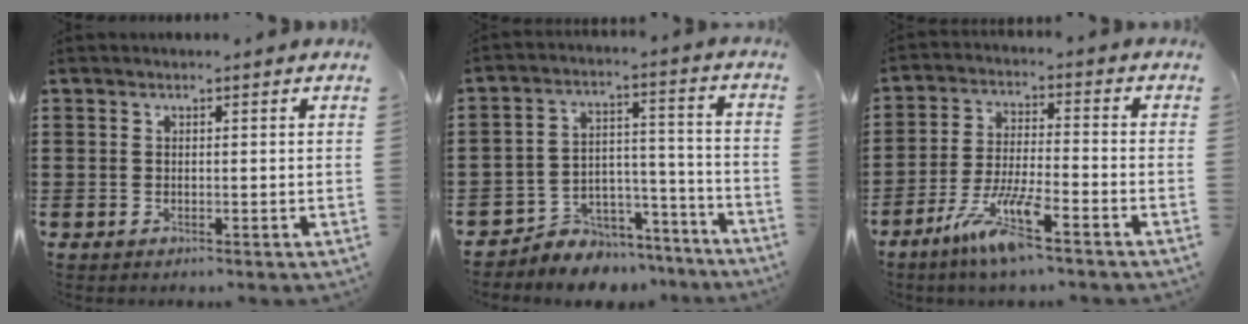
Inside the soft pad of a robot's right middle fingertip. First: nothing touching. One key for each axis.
{"total": 6.0, "fx": -5.4, "fy": 2.6, "fz": 0.2, "tx": -0.004, "ty": 0.021, "tz": -0.108}
{"total": 8.6, "fx": -5.8, "fy": 0.9, "fz": 6.2, "tx": -0.130, "ty": -0.007, "tz": -0.110}